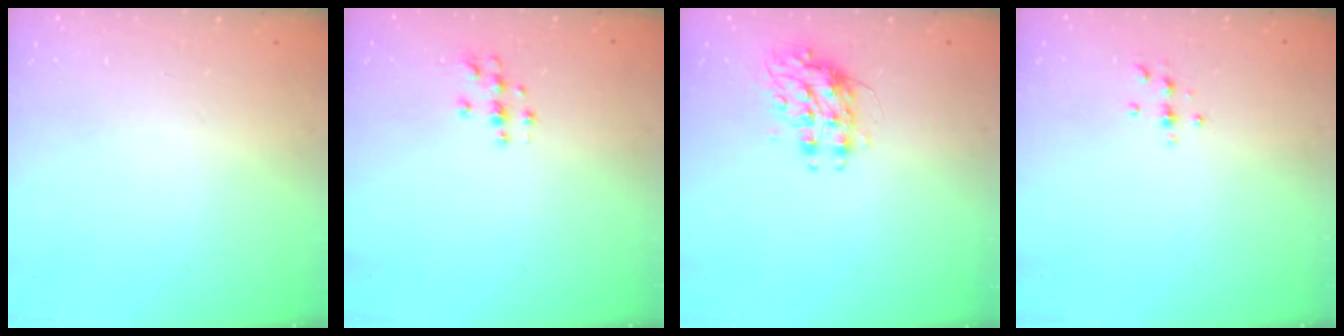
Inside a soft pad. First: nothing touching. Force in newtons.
{"total": 4.5, "press": 4.5, "slide": 0.5}
{"total": 8.1, "press": 8.1, "slide": 0.2}
{"total": 3.0, "press": 3.0, "slide": 0.4}